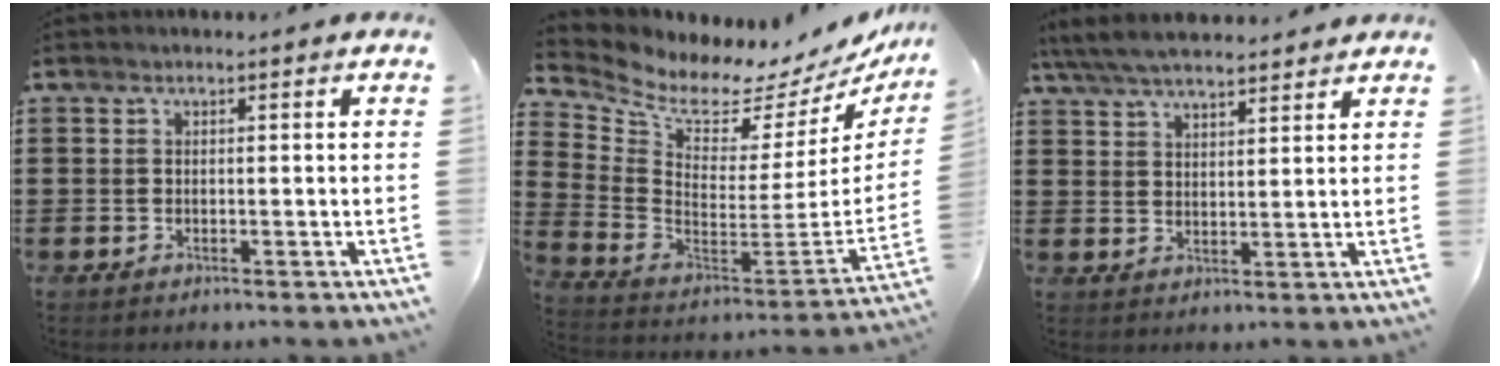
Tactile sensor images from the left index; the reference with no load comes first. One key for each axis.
{"total": 4.4, "fx": 4.0, "fy": 1.4, "fz": 1.3, "tx": -0.060, "ty": -0.060, "tz": 0.061}
{"total": 5.7, "fx": 5.2, "fy": 1.1, "fz": 1.9, "tx": -0.055, "ty": -0.013, "tz": 0.097}